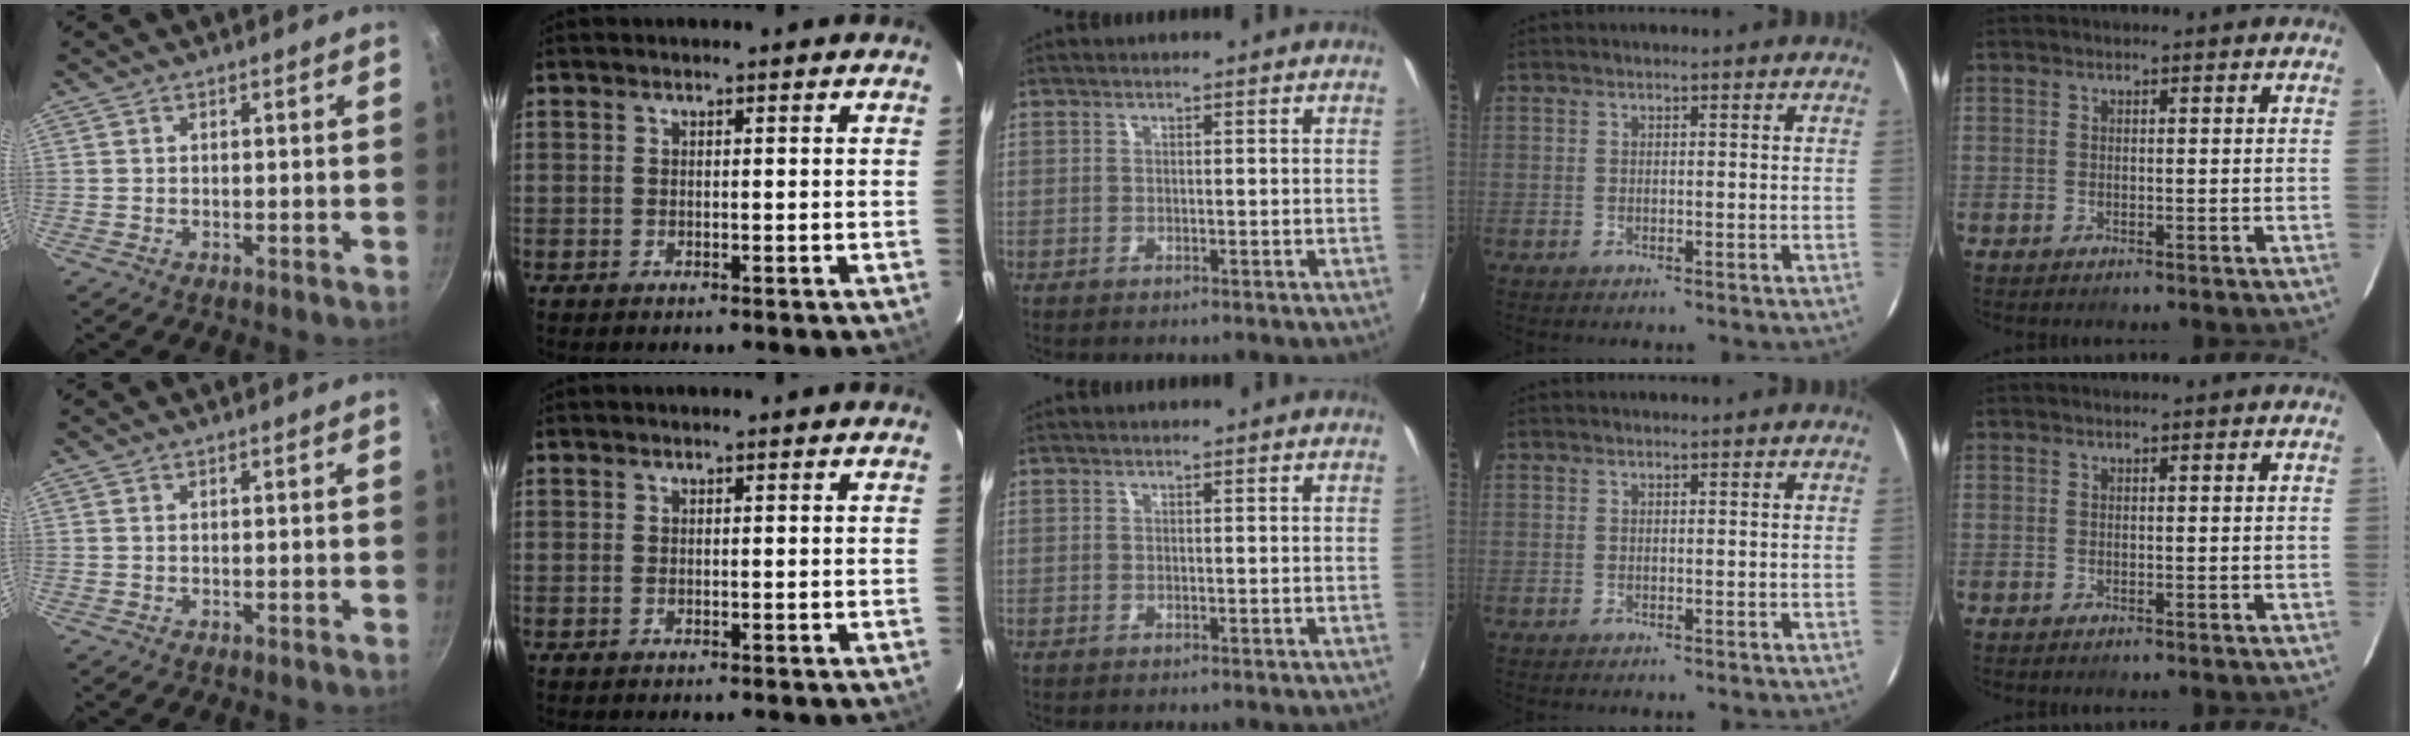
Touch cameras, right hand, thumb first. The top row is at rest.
{}